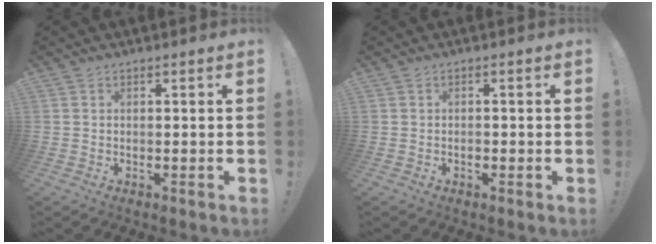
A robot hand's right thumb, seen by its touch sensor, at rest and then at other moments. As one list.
[{"total": 1.0, "force": [-0.7, 0.6, 0.5], "torque": [-0.008, 0.003, -0.011]}]